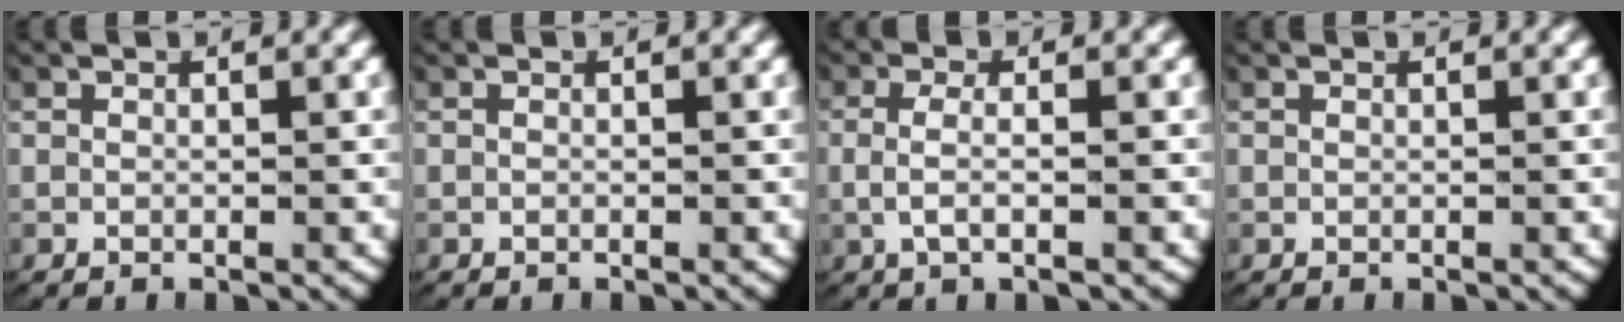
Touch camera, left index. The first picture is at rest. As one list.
[{"total": 0.0}, {"total": 3.0, "force": [-0.5, 1.3, 2.7], "torque": [-0.065, -0.006, -0.005]}, {"total": 0.0}]